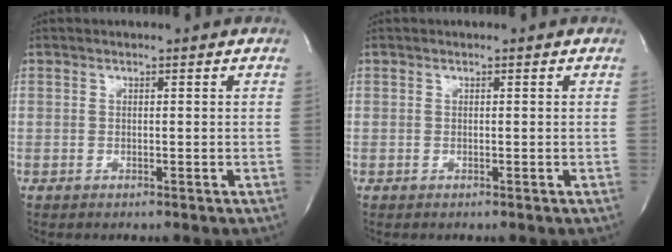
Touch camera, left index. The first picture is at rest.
{"total": 0.0}